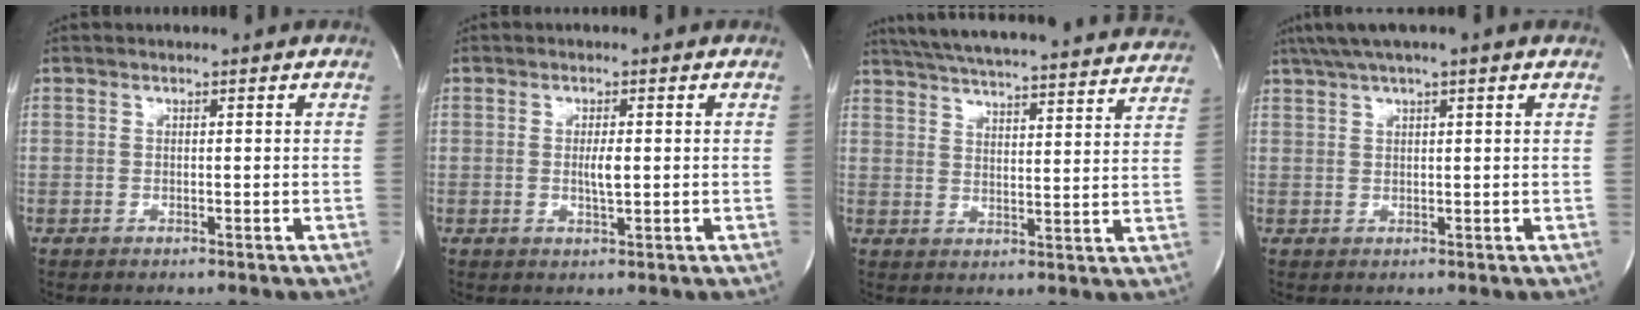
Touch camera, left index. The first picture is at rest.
{"total": 2.4, "force": [-0.1, 0.4, 2.4], "torque": [-0.047, -0.002, 0.000]}
{"total": 30.8, "force": [28.5, 3.4, 11.2], "torque": [-0.195, -0.040, 0.357]}
{"total": 6.8, "force": [4.9, -0.2, 4.7], "torque": [-0.083, 0.036, 0.080]}